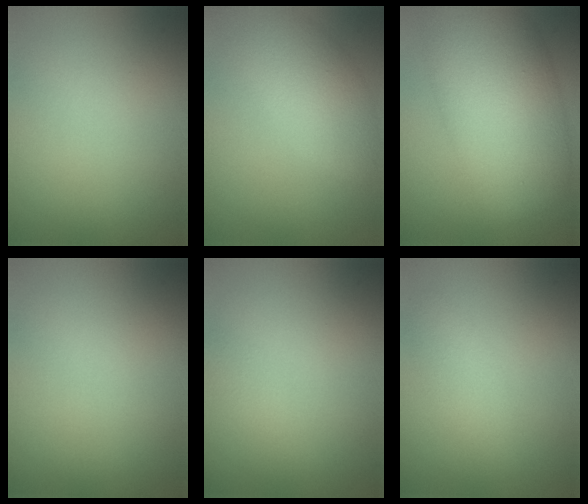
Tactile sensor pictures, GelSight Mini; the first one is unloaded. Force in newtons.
{"total": 3.7, "press": 3.7, "slide": 0.3}
{"total": 12.0, "press": 12.0, "slide": 0.4}
{"total": 0.0}
{"total": 1.1, "press": 1.1, "slide": 0.1}
{"total": 2.2, "press": 2.2, "slide": 0.1}